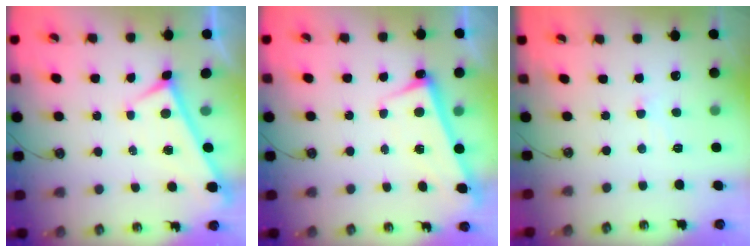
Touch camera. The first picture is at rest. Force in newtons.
{"total": 1.0, "press": 0.6, "slide": 0.8}
{"total": 3.3, "press": 3.3, "slide": 0.6}